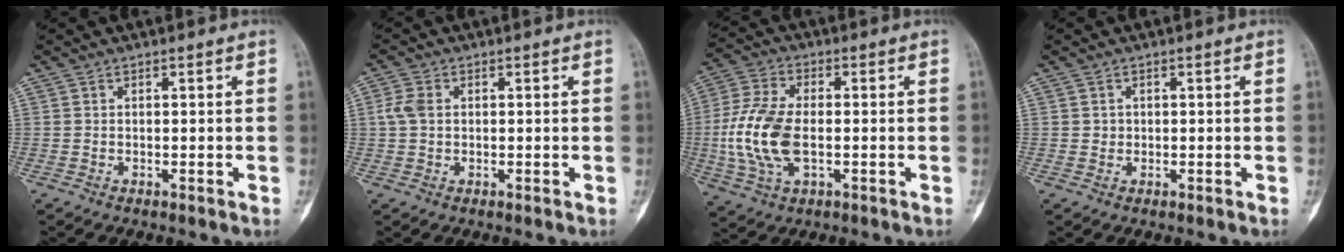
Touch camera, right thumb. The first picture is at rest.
{"total": 3.2, "force": [0.4, 2.3, 2.2], "torque": [-0.054, 0.006, 0.005]}
{"total": 13.4, "force": [-1.5, 7.3, 11.1], "torque": [-0.249, 0.005, -0.029]}
{"total": 1.0, "force": [0.1, 0.9, 0.2], "torque": [0.002, 0.002, 0.003]}